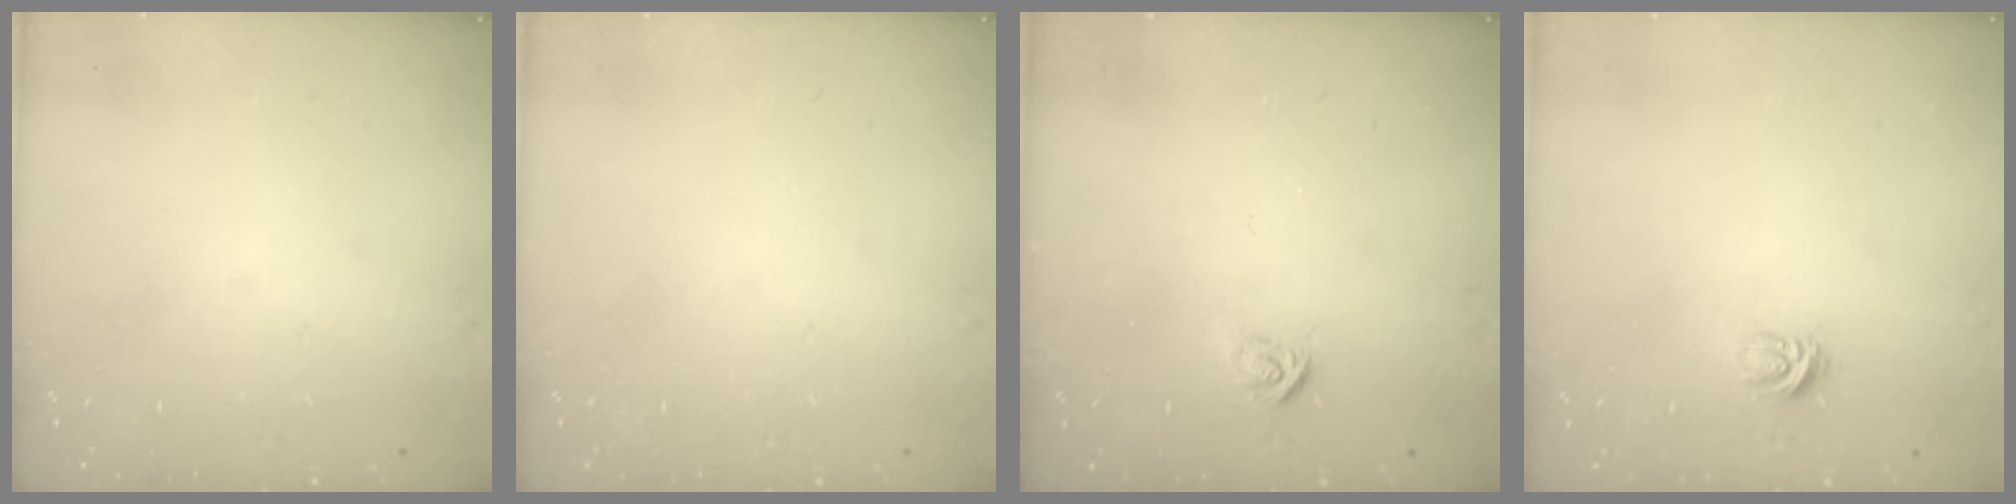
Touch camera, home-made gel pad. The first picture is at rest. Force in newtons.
{"total": 0.0}
{"total": 2.6, "press": 2.6, "slide": 0.3}
{"total": 3.4, "press": 3.4, "slide": 0.5}